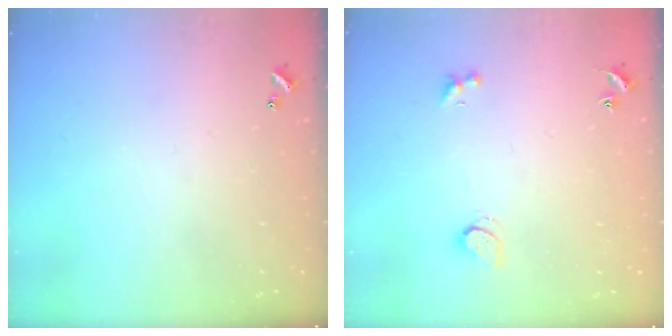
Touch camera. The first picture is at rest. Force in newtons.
{"total": 1.8, "press": 1.7, "slide": 0.5}